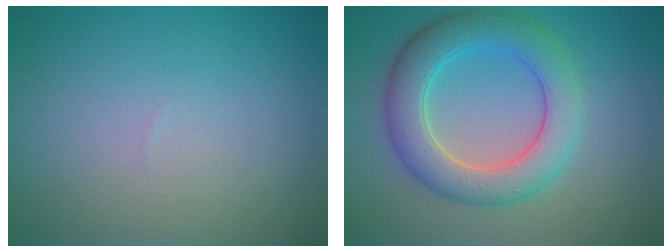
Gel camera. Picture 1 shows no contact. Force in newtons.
{"total": 6.2, "press": 6.2, "slide": 0.3}